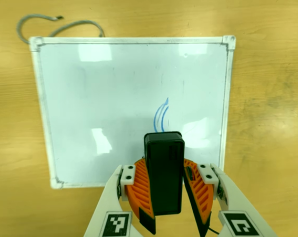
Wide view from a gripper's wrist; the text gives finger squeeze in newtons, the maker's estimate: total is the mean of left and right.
{"total": 8.5, "left": 9.2, "right": 7.8}